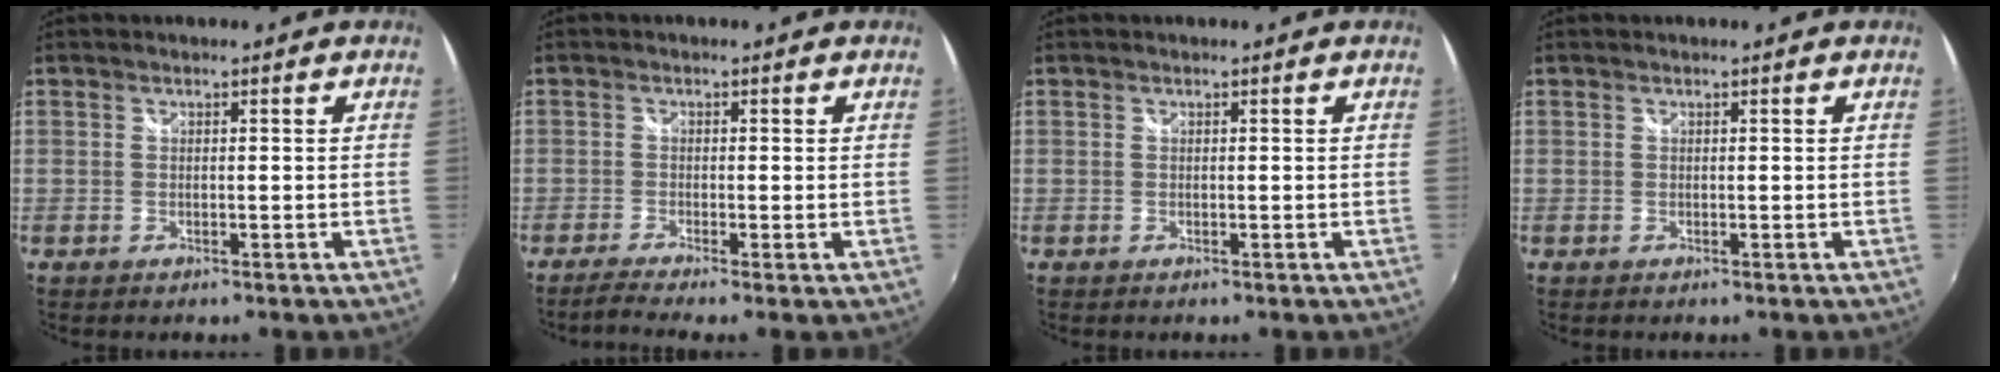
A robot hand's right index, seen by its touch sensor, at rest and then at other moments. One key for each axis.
{"total": 2.3, "fx": -1.7, "fy": -0.5, "fz": 1.4, "tx": -0.040, "ty": -0.009, "tz": -0.043}
{"total": 0.0}
{"total": 0.0}